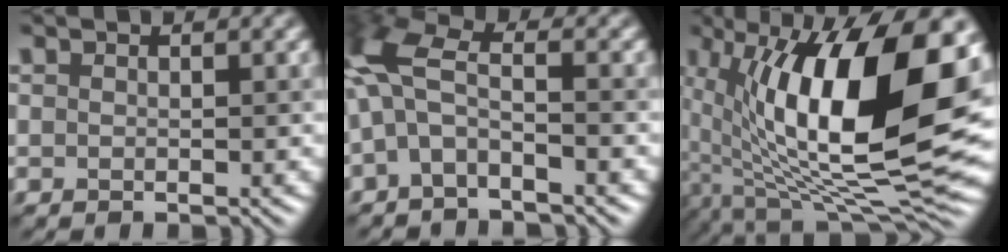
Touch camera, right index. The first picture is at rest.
{"total": 5.2, "force": [-0.8, 1.8, 4.8], "torque": [-0.117, 0.017, -0.029]}
{"total": 17.0, "force": [3.2, 6.8, 15.3], "torque": [-0.243, 0.007, 0.049]}